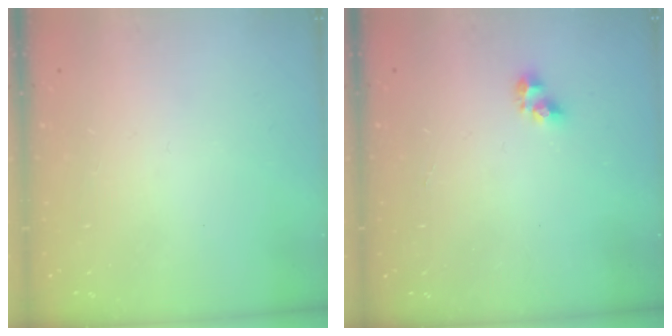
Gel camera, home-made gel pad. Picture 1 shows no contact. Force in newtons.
{"total": 4.6, "press": 4.6, "slide": 0.2}